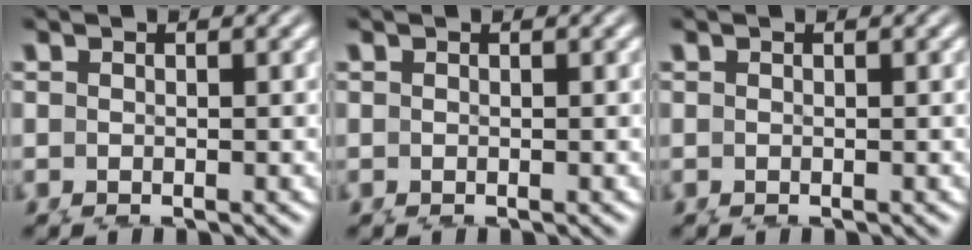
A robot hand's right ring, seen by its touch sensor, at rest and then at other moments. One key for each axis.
{"total": 0.0}
{"total": 0.0}